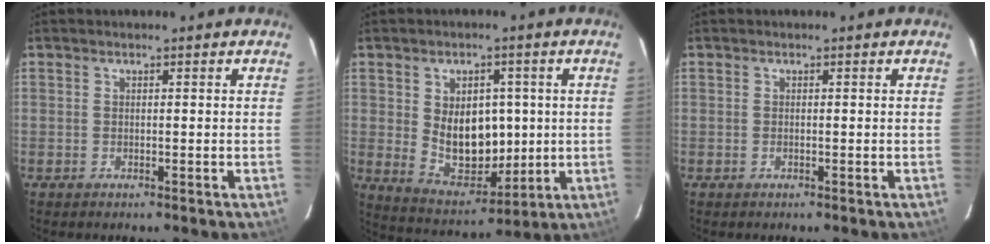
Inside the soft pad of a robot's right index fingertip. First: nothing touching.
{"total": 11.6, "force": [0.8, 8.1, 8.3], "torque": [-0.147, -0.009, 0.040]}
{"total": 0.0}